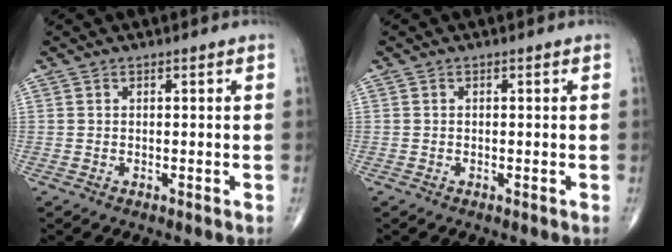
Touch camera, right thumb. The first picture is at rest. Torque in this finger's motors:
{"motor_torque": [-0.01, -0.39, -0.54, -0.09, 0.00]}